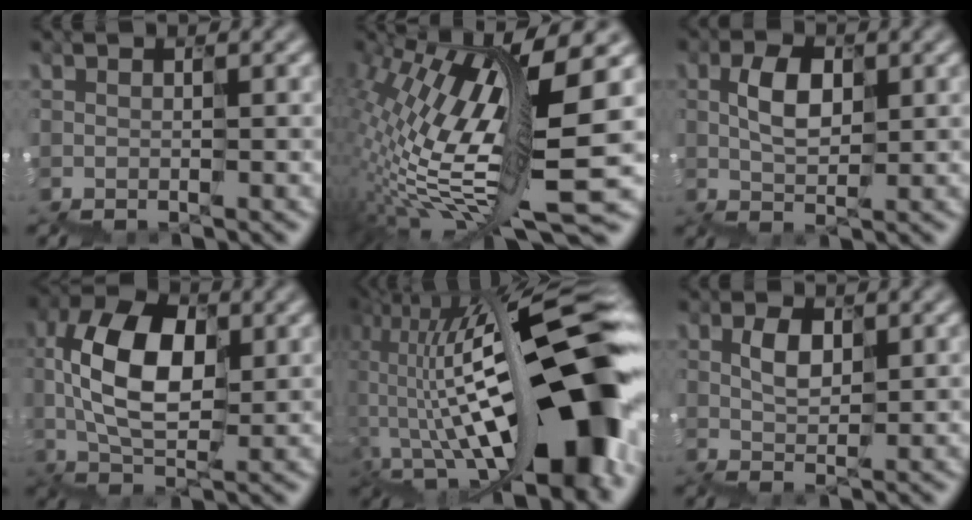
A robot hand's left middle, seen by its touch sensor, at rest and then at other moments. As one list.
[{"total": 11.1, "force": [3.7, 2.2, 10.2], "torque": [-0.221, 0.008, 0.072]}, {"total": 1.2, "force": [0.5, 0.8, 0.7], "torque": [-0.032, 0.010, 0.007]}, {"total": 6.7, "force": [1.0, 4.0, 5.3], "torque": [-0.120, 0.018, 0.008]}, {"total": 17.1, "force": [0.6, 9.0, 14.6], "torque": [-0.251, 0.002, 0.012]}, {"total": 0.7, "force": [0.6, 0.1, -0.3], "torque": [-0.014, 0.007, 0.011]}]